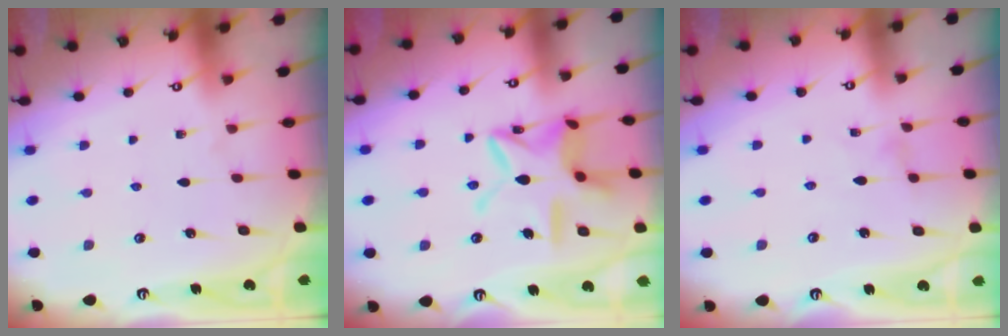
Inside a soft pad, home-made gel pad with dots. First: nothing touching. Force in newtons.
{"total": 14.8, "press": 14.7, "slide": 1.2}
{"total": 0.0}